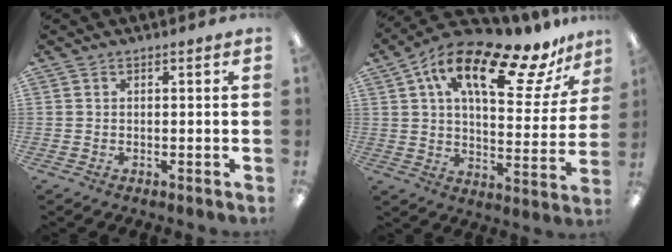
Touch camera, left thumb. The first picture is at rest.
{"total": 20.9, "force": [12.7, 7.7, 14.7], "torque": [-0.244, -0.058, 0.208]}